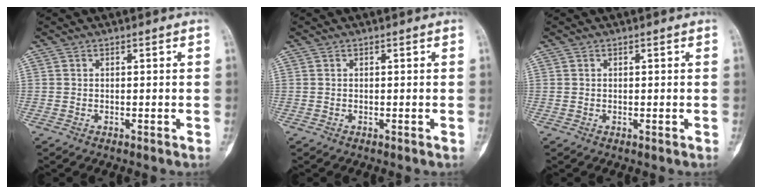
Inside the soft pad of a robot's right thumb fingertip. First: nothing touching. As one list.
[{"total": 0.0}, {"total": 0.0}]